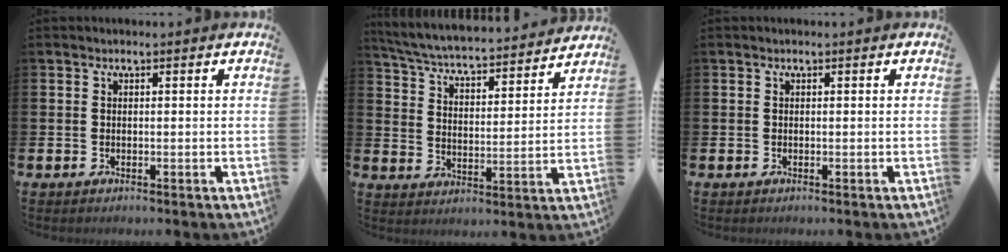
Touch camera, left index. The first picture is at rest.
{"total": 5.4, "force": [5.2, 0.5, 1.2], "torque": [-0.057, -0.048, 0.085]}
{"total": 0.0}